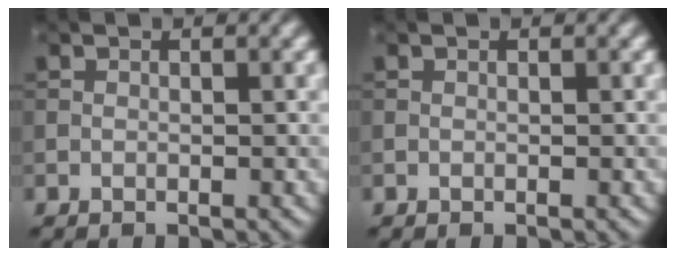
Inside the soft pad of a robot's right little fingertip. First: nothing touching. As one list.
[{"total": 0.0}]